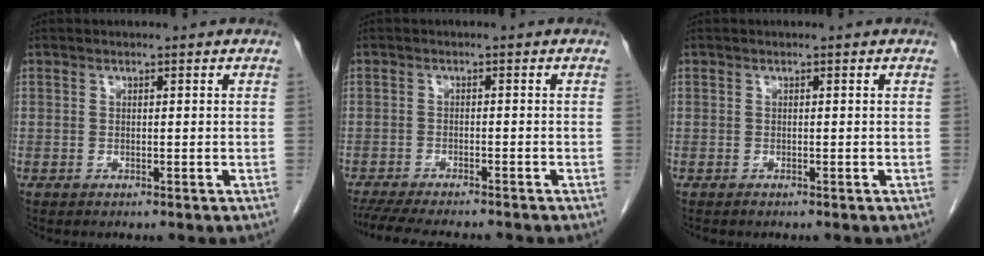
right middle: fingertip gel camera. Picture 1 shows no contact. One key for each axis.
{"total": 11.8, "fx": -10.3, "fy": 2.0, "fz": 5.3, "tx": -0.083, "ty": -0.015, "tz": -0.146}
{"total": 0.0}